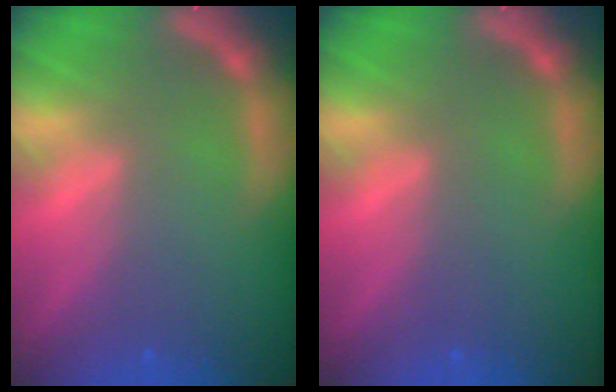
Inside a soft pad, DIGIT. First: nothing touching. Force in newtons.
{"total": 0.0}